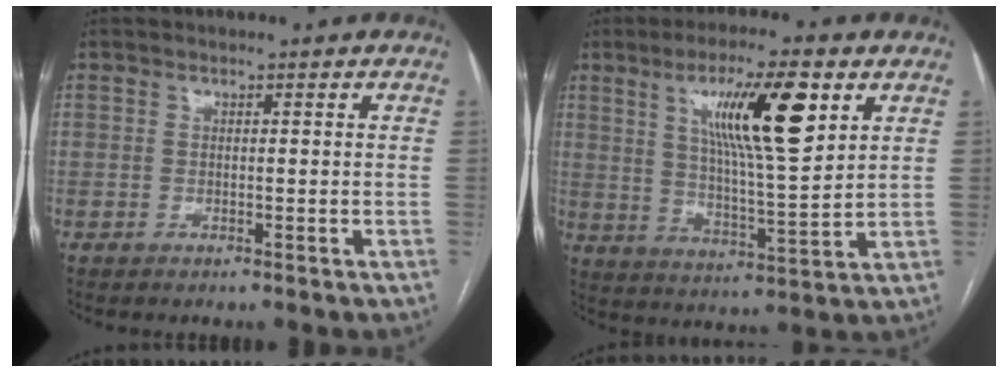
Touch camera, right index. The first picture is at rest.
{"total": 13.7, "force": [5.9, 1.7, 12.3], "torque": [-0.214, 0.003, 0.102]}